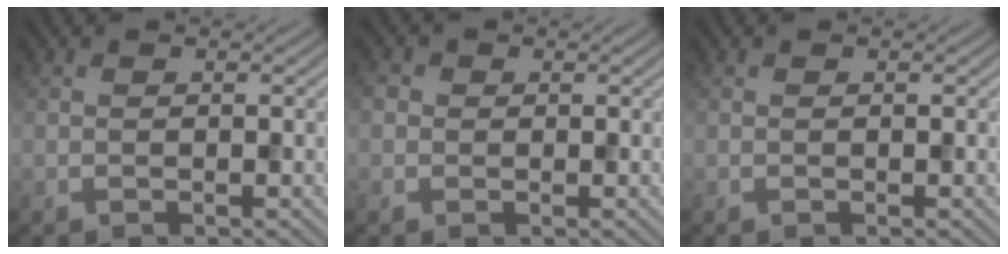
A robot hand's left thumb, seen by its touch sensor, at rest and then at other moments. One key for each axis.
{"total": 1.7, "fx": 0.2, "fy": 1.6, "fz": 0.5, "tx": -0.014, "ty": 0.001, "tz": -0.002}
{"total": 0.0}